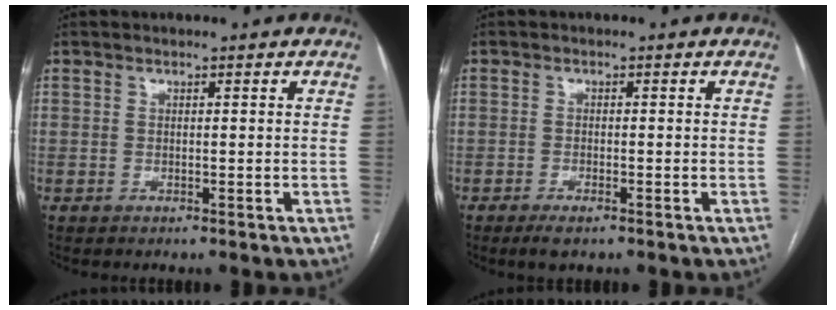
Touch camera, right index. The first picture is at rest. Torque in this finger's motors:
{"motor_torque": [0.26, -0.06, 0.13, 0.03]}